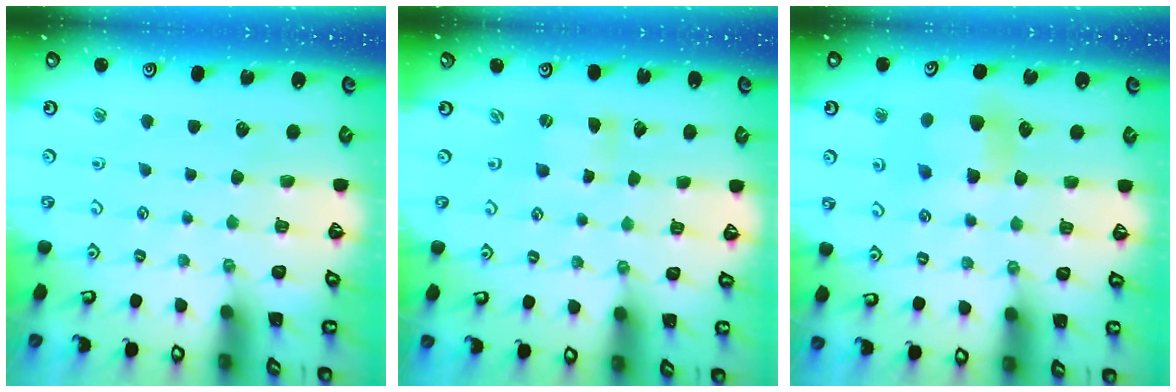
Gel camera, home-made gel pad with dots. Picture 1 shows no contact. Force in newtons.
{"total": 0.5, "press": 0.5, "slide": 0.2}
{"total": 6.6, "press": 6.5, "slide": 0.6}